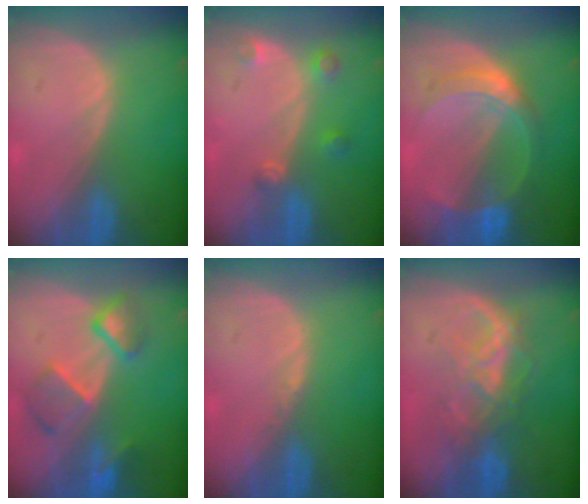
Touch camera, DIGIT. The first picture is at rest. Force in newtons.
{"total": 3.0, "press": 2.9, "slide": 1.0}
{"total": 6.7, "press": 6.7, "slide": 0.4}
{"total": 7.3, "press": 6.6, "slide": 2.9}
{"total": 0.6, "press": 0.5, "slide": 0.4}
{"total": 6.7, "press": 6.7, "slide": 0.4}